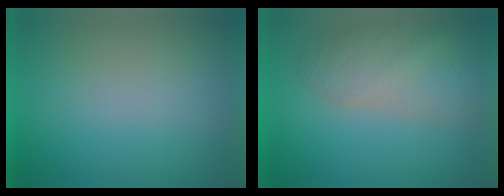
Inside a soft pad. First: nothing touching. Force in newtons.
{"total": 5.5}